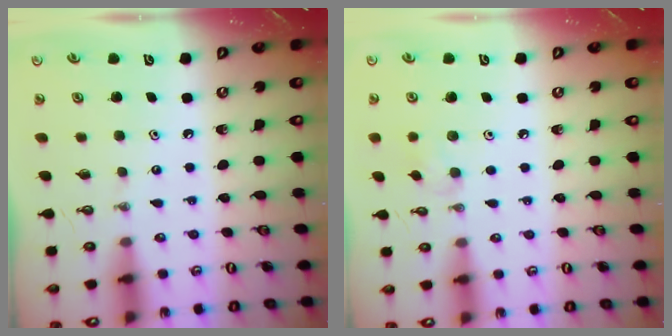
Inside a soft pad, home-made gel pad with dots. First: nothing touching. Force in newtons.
{"total": 5.5, "press": 5.5, "slide": 1.0}